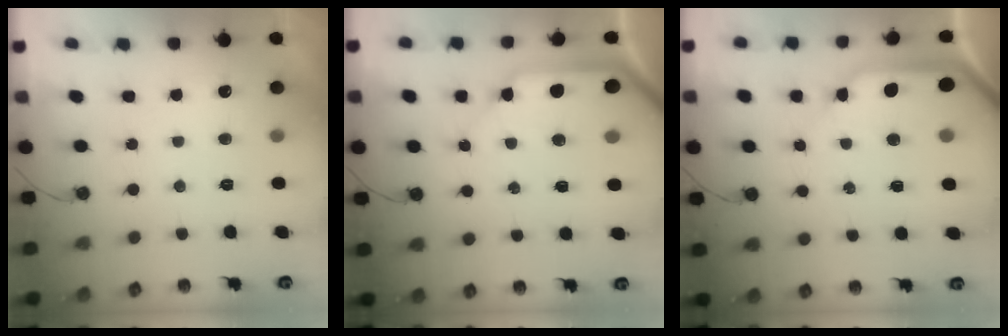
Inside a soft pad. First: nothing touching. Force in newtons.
{"total": 11.3, "press": 11.2, "slide": 1.7}
{"total": 11.4, "press": 11.3, "slide": 1.5}